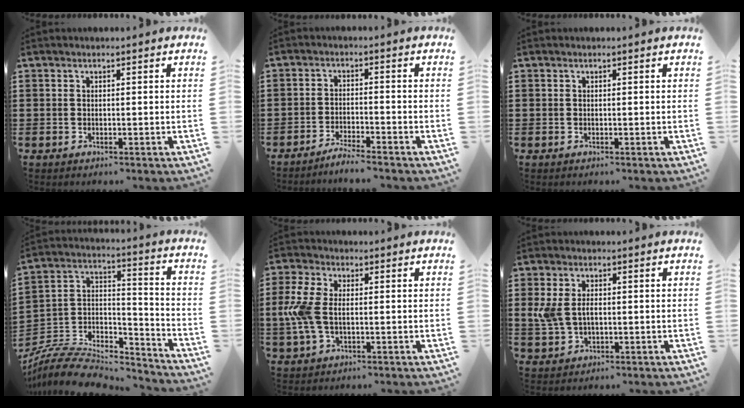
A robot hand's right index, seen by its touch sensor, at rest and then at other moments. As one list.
[{"total": 2.9, "force": [-2.8, -0.3, 0.4], "torque": [-0.011, 0.002, -0.057]}, {"total": 0.0}, {"total": 8.3, "force": [-7.3, 3.1, 2.6], "torque": [-0.058, 0.010, -0.145]}, {"total": 7.2, "force": [-0.1, 3.9, 6.1], "torque": [-0.163, -0.005, -0.014]}, {"total": 4.4, "force": [0.2, 2.7, 3.4], "torque": [-0.092, 0.002, -0.004]}]